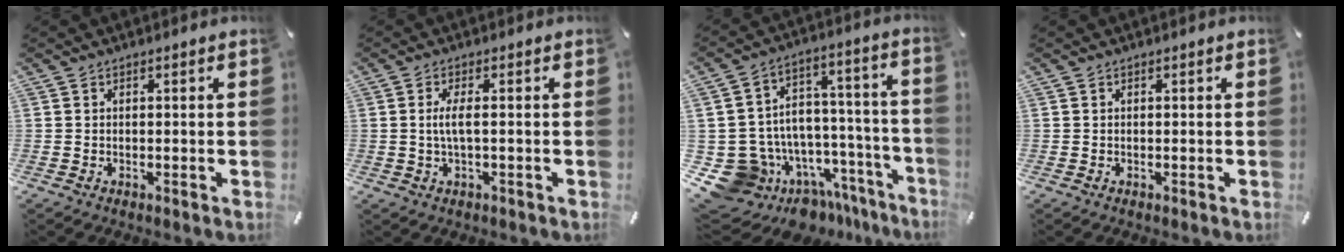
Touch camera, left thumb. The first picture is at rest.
{"total": 4.3, "force": [0.1, 1.2, 4.1], "torque": [-0.083, -0.001, -0.002]}
{"total": 13.4, "force": [-8.6, 9.9, 3.0], "torque": [-0.032, 0.020, -0.118]}
{"total": 0.0}